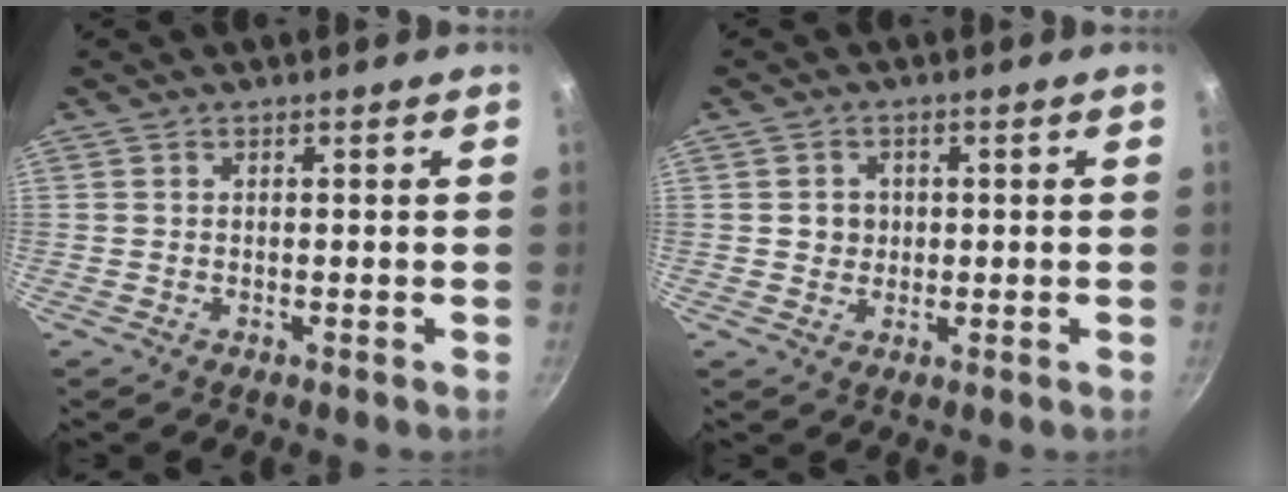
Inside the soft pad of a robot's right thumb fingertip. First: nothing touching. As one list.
[{"total": 3.1, "force": [0.3, 2.9, 1.2], "torque": [0.000, 0.003, 0.004]}]